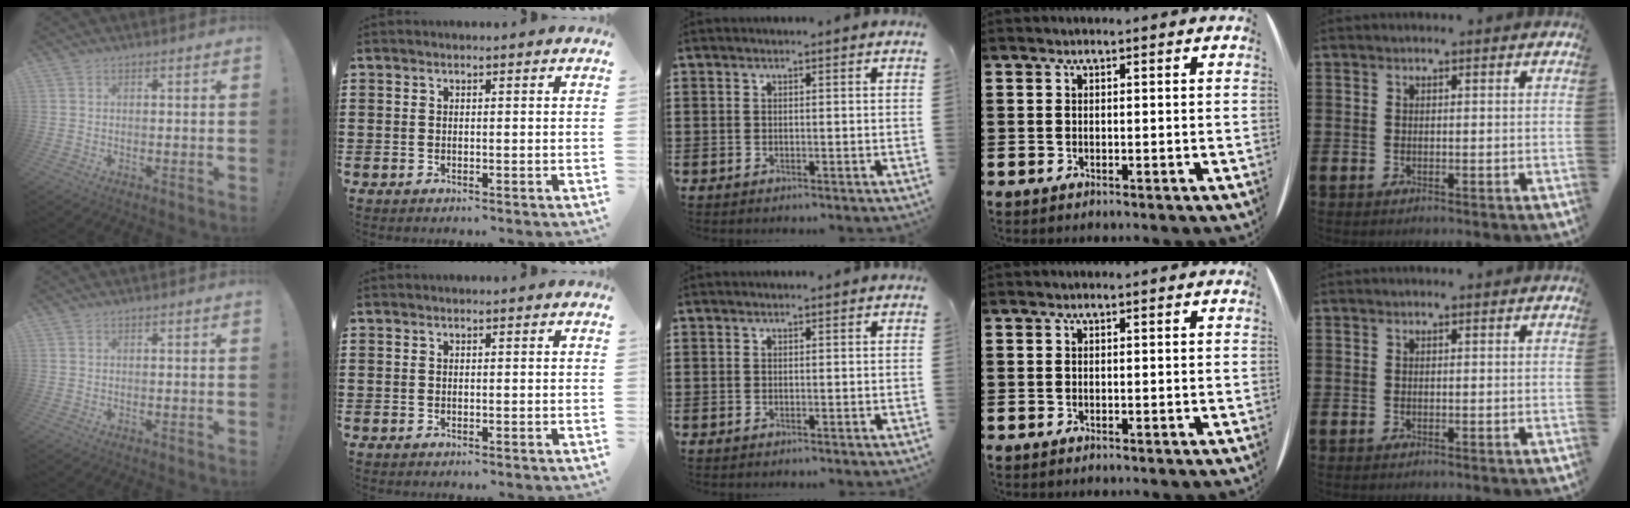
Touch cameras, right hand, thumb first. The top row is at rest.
{}